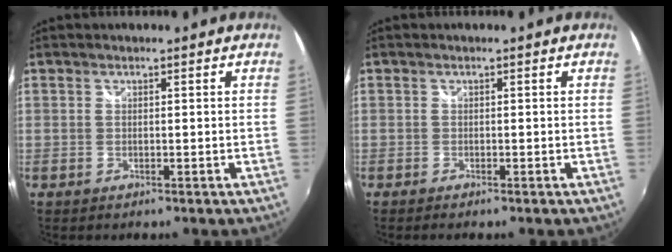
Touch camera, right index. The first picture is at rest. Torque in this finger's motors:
{"motor_torque": [0.04, -0.05, 0.06, 0.01]}